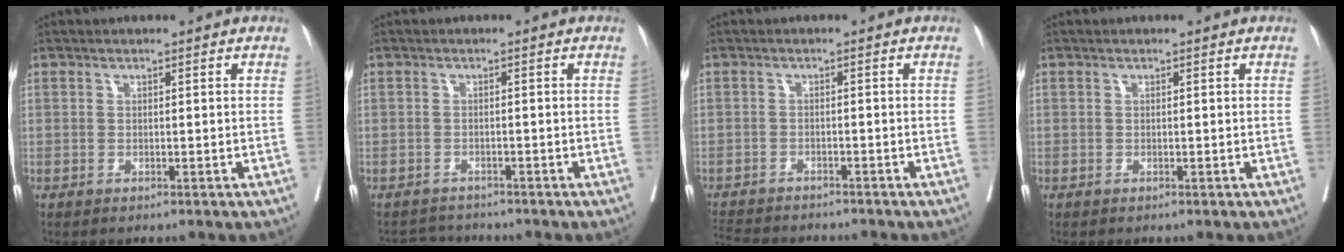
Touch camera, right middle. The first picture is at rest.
{"total": 3.4, "force": [-3.4, 0.4, -0.1], "torque": [0.006, -0.009, -0.054]}
{"total": 9.8, "force": [-9.0, 1.7, 3.5], "torque": [-0.064, -0.008, -0.129]}
{"total": 0.0}